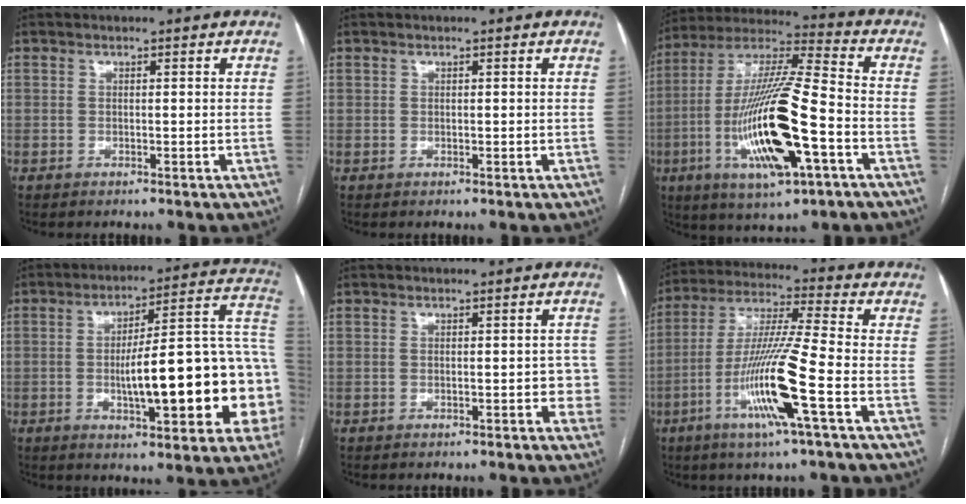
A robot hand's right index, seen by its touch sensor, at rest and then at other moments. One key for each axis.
{"total": 0.0}
{"total": 20.9, "fx": -6.2, "fy": 2.9, "fz": 19.7, "tx": -0.410, "ty": -0.020, "tz": -0.109}
{"total": 22.1, "fx": -4.0, "fy": 4.3, "fz": 21.3, "tx": -0.233, "ty": 0.035, "tz": -0.047}
{"total": 2.9, "fx": -0.9, "fy": 1.4, "fz": 2.4, "tx": -0.012, "ty": 0.012, "tz": -0.012}
{"total": 14.6, "fx": -5.5, "fy": -0.9, "fz": 13.5, "tx": -0.271, "ty": -0.014, "tz": -0.109}